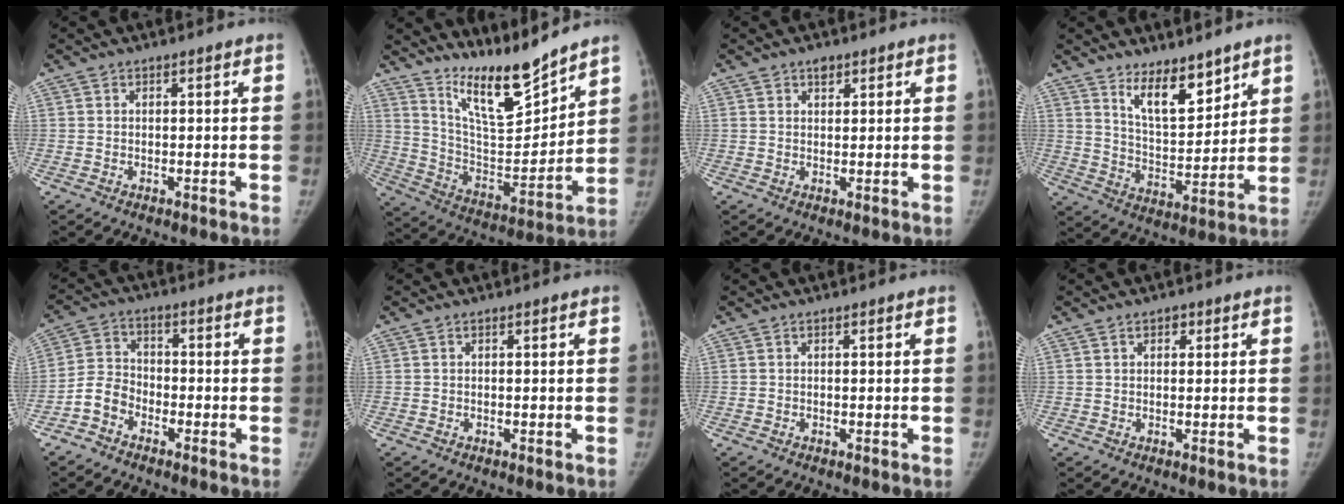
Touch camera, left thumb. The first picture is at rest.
{"total": 14.5, "force": [12.4, 2.4, 7.2], "torque": [-0.091, -0.097, 0.231]}
{"total": 2.1, "force": [1.3, 1.3, 0.9], "torque": [-0.003, -0.006, 0.018]}
{"total": 10.6, "force": [7.6, 4.1, 6.1], "torque": [-0.076, -0.068, 0.141]}
{"total": 5.7, "force": [-3.3, 4.1, 2.3], "torque": [-0.037, 0.025, -0.074]}
{"total": 0.0}
{"total": 0.0}
{"total": 1.8, "force": [0.9, 1.2, 0.9], "torque": [-0.006, -0.001, 0.010]}